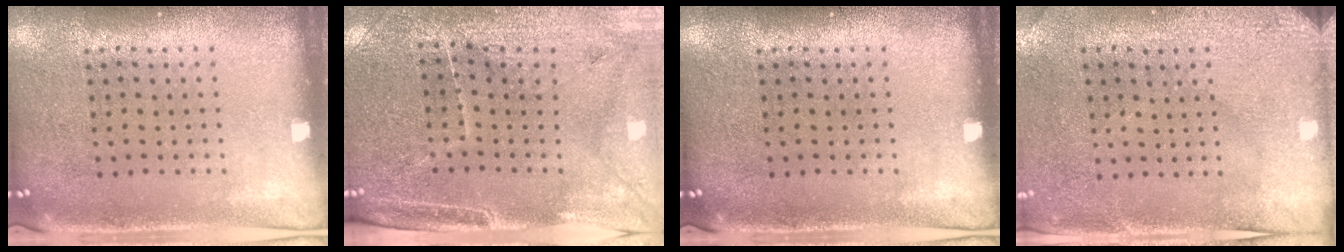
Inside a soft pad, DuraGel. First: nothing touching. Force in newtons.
{"total": 3.2, "press": 3.1, "slide": 0.9}
{"total": 0.0}
{"total": 3.0, "press": 2.4, "slide": 1.7}